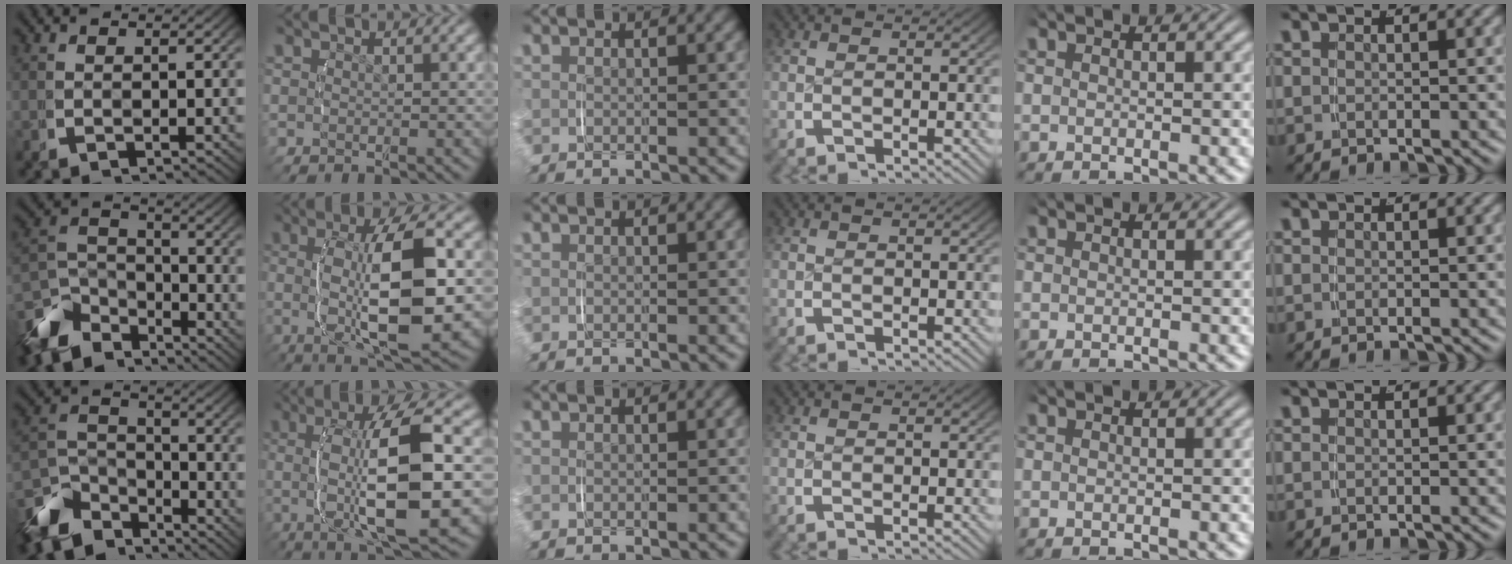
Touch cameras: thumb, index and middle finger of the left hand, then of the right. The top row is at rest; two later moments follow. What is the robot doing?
{"motion": "lift_and_place", "object": "jar lid"}